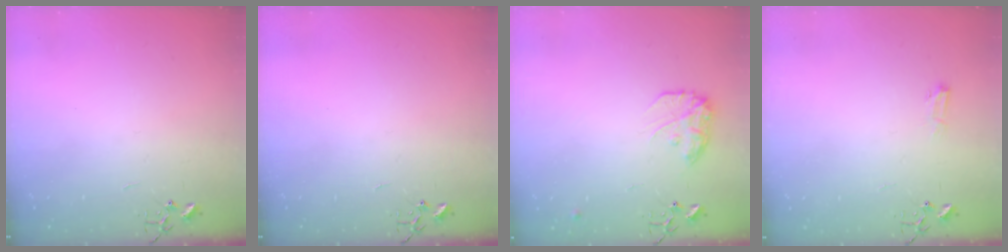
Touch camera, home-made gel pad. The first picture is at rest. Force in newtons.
{"total": 0.0}
{"total": 11.4, "press": 11.4, "slide": 0.6}
{"total": 5.1, "press": 5.1, "slide": 0.6}